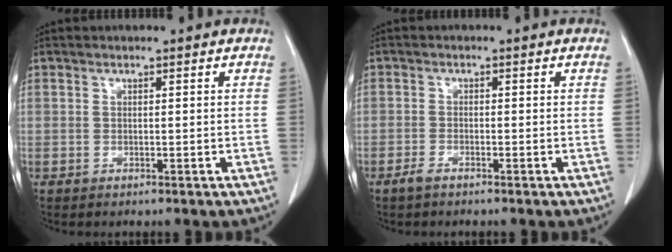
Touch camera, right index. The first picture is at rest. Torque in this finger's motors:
{"motor_torque": [0.03, 0.01, 0.00, 0.02]}